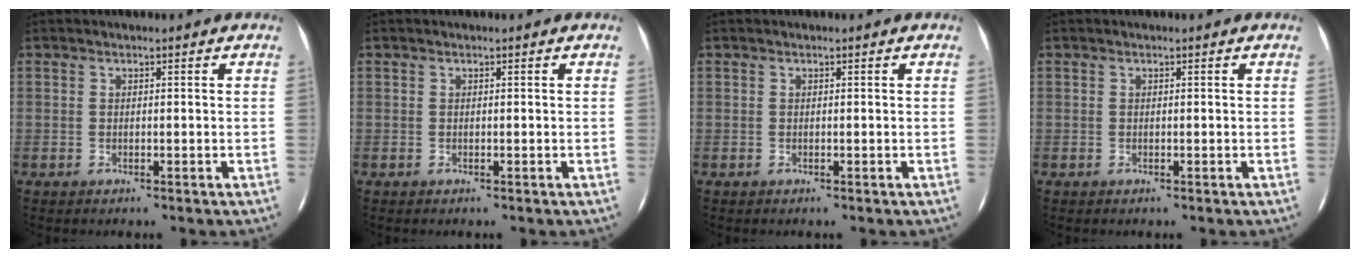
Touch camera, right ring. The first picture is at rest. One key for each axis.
{"total": 0.0}
{"total": 0.0}
{"total": 0.0}